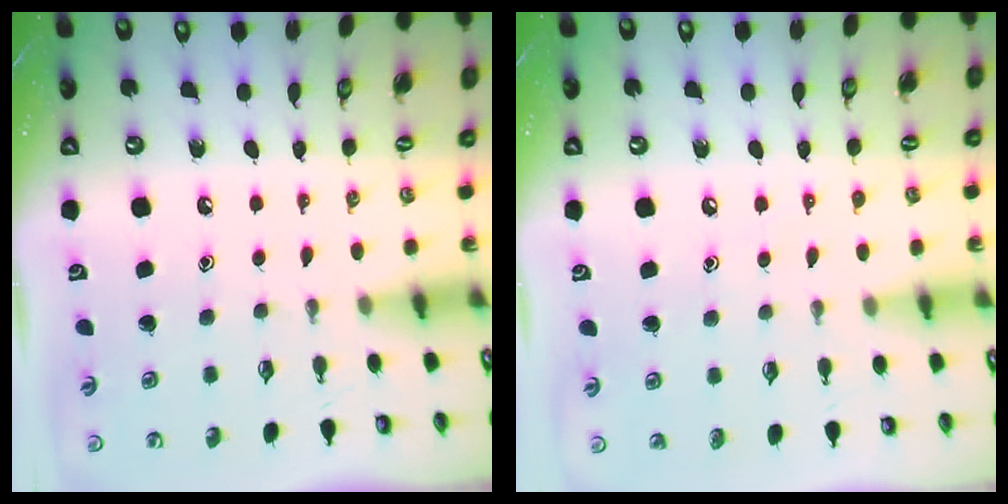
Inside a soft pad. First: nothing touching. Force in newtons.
{"total": 5.3, "press": 5.3, "slide": 0.5}